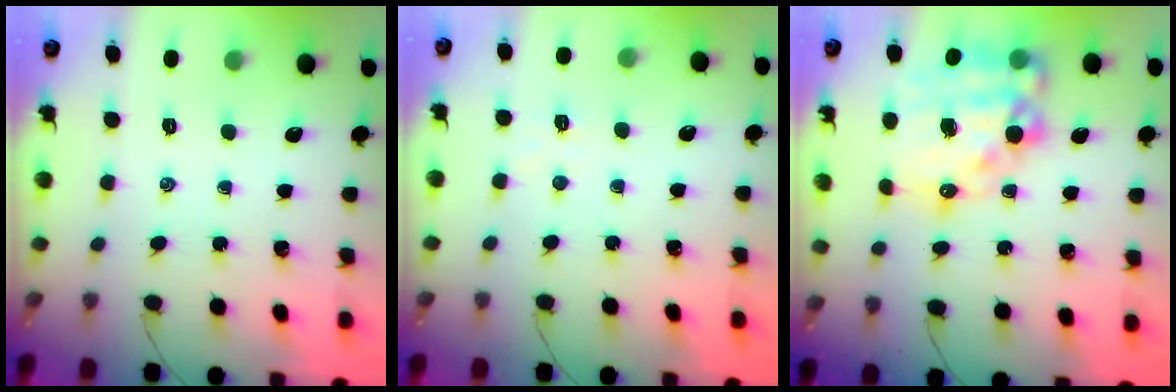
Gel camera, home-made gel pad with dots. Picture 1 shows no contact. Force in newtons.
{"total": 2.5, "press": 2.4, "slide": 0.6}
{"total": 20.9, "press": 20.4, "slide": 4.6}